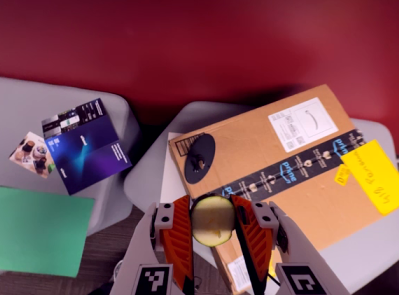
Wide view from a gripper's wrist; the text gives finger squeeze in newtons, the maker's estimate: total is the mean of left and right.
{"total": 11.8, "left": 12.1, "right": 11.5}